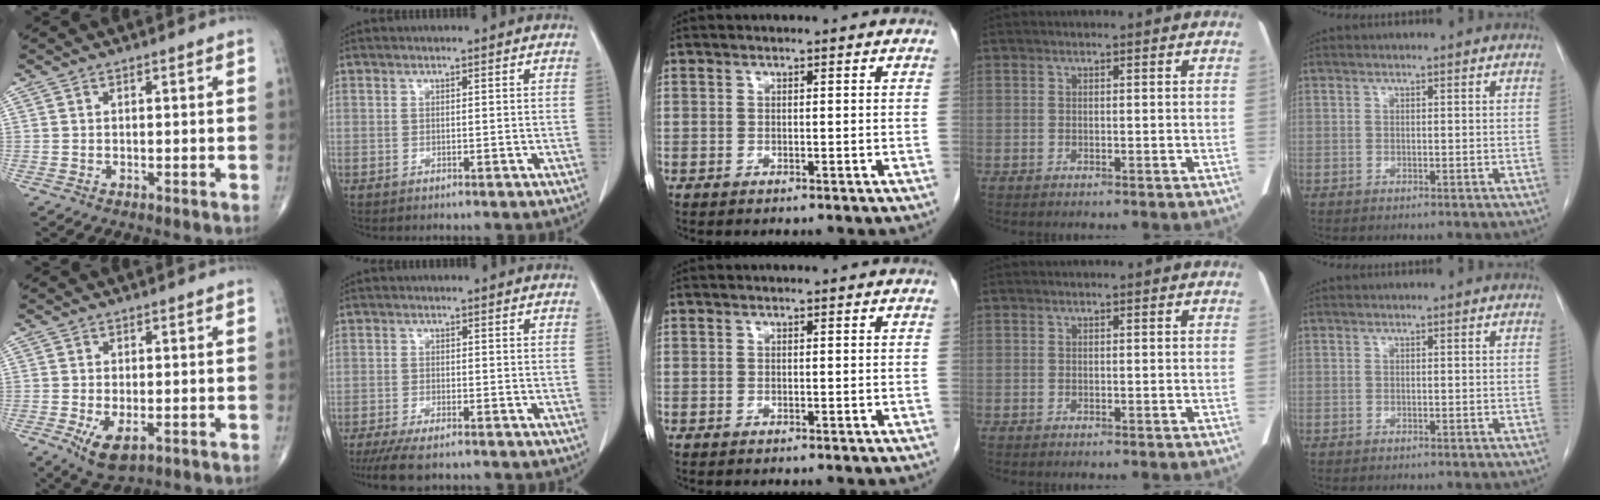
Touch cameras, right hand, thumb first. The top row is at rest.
{"thumb": {"total": 5.8, "force": [-1.8, 2.8, 4.7], "torque": [-0.086, -0.013, -0.024]}, "index": {"total": 5.9, "force": [-4.8, 0.9, 3.2], "torque": [-0.053, -0.013, -0.078]}}